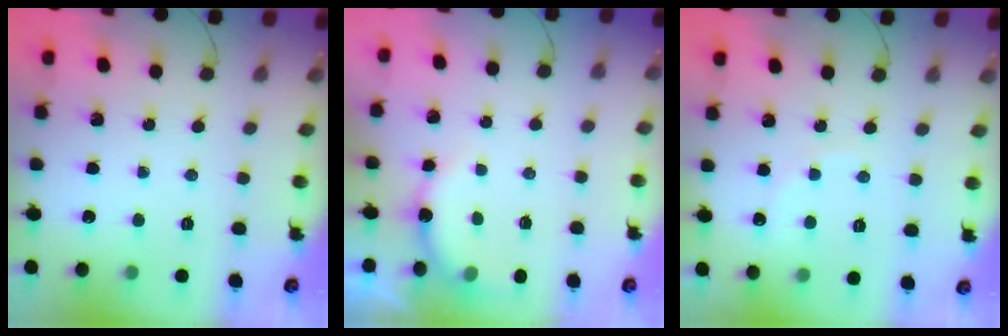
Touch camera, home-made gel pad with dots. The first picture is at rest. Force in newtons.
{"total": 6.0, "press": 6.0, "slide": 0.5}
{"total": 5.5, "press": 5.4, "slide": 1.1}